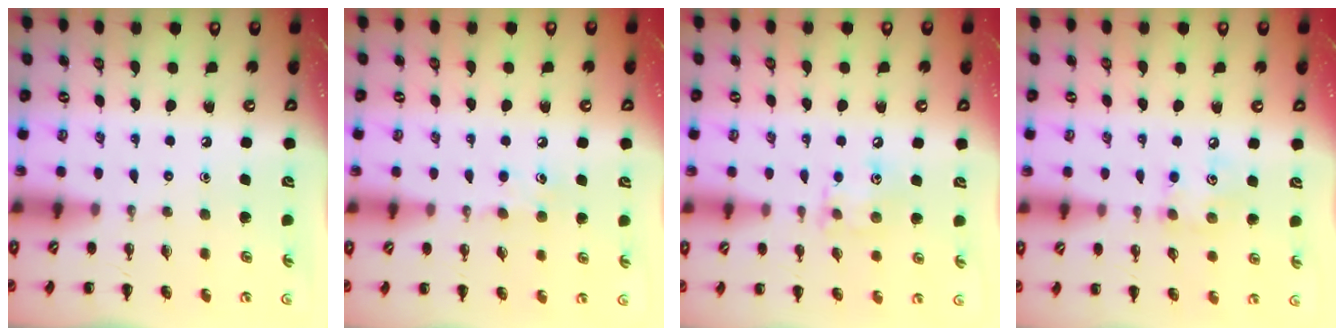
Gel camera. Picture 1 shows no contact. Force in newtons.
{"total": 4.6, "press": 4.4, "slide": 1.5}
{"total": 7.9, "press": 7.8, "slide": 0.9}
{"total": 5.0, "press": 5.0, "slide": 0.5}